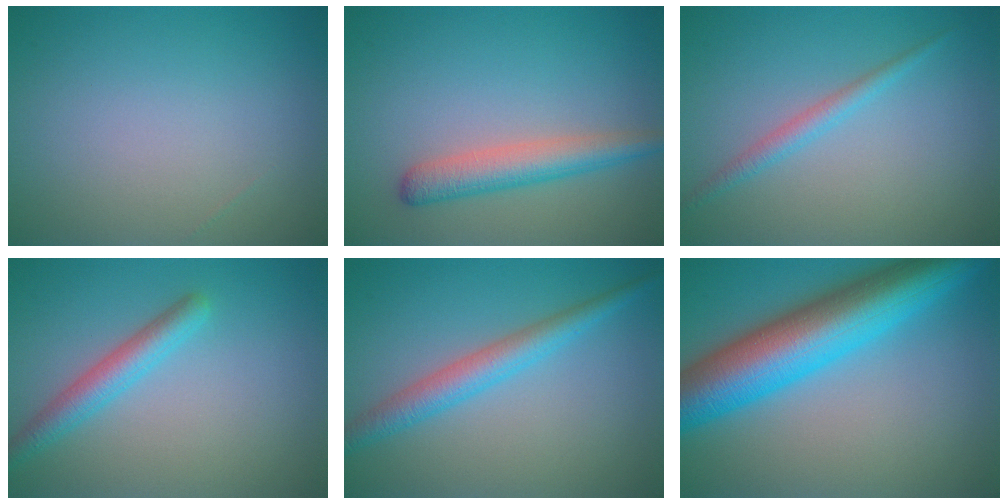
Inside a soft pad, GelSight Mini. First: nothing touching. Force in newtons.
{"total": 3.6, "press": 3.6, "slide": 0.1}
{"total": 1.7, "press": 1.7, "slide": 0.1}
{"total": 2.9, "press": 2.9, "slide": 0.1}
{"total": 3.4, "press": 3.4, "slide": 0.2}
{"total": 11.5, "press": 11.5, "slide": 0.3}